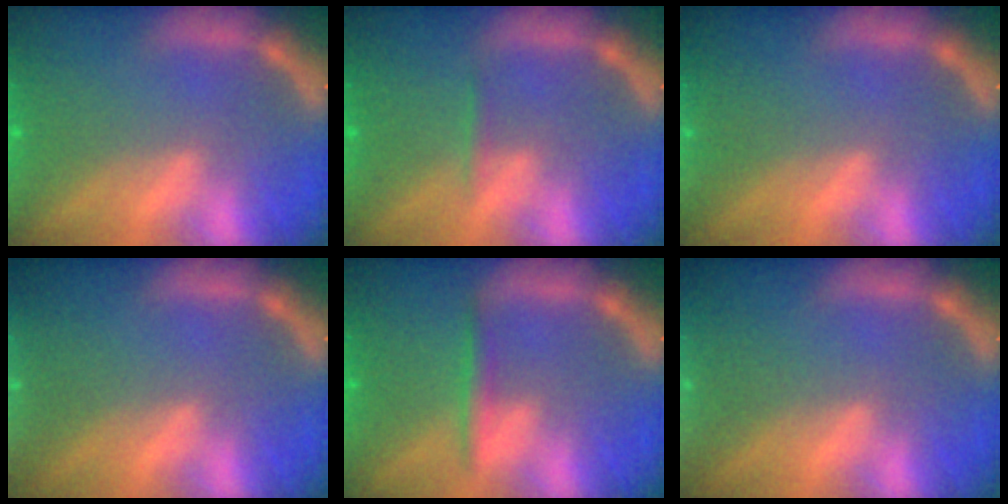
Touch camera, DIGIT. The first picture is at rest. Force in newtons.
{"total": 0.9}
{"total": 1.4}
{"total": 9.0}
{"total": 1.9}
{"total": 8.0}